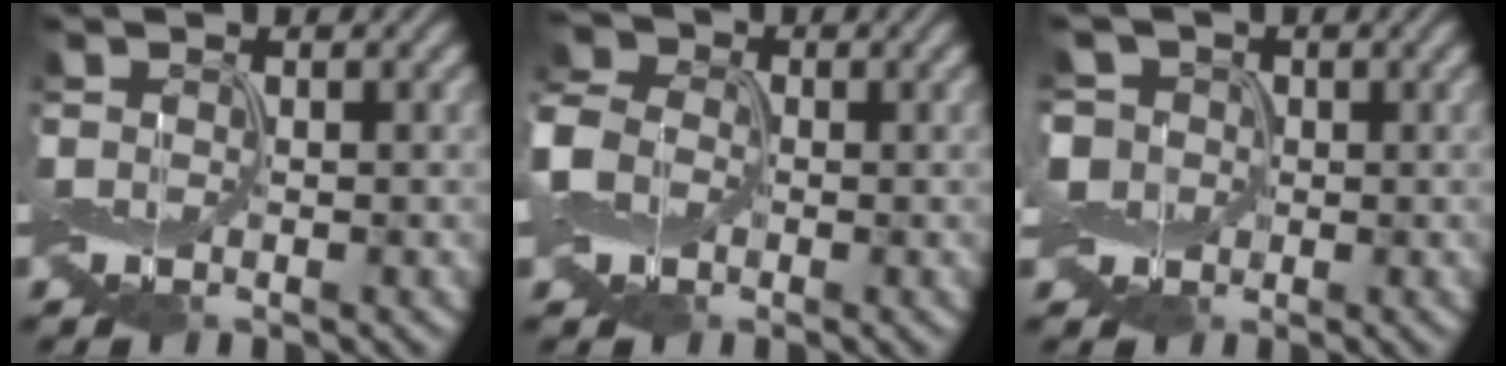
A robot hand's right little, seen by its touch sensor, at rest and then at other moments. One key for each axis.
{"total": 6.1, "fx": -1.3, "fy": 4.9, "fz": 3.3, "tx": -0.101, "ty": 0.005, "tz": -0.035}
{"total": 3.3, "fx": 0.0, "fy": 3.2, "fz": 1.1, "tx": -0.039, "ty": 0.016, "tz": -0.010}